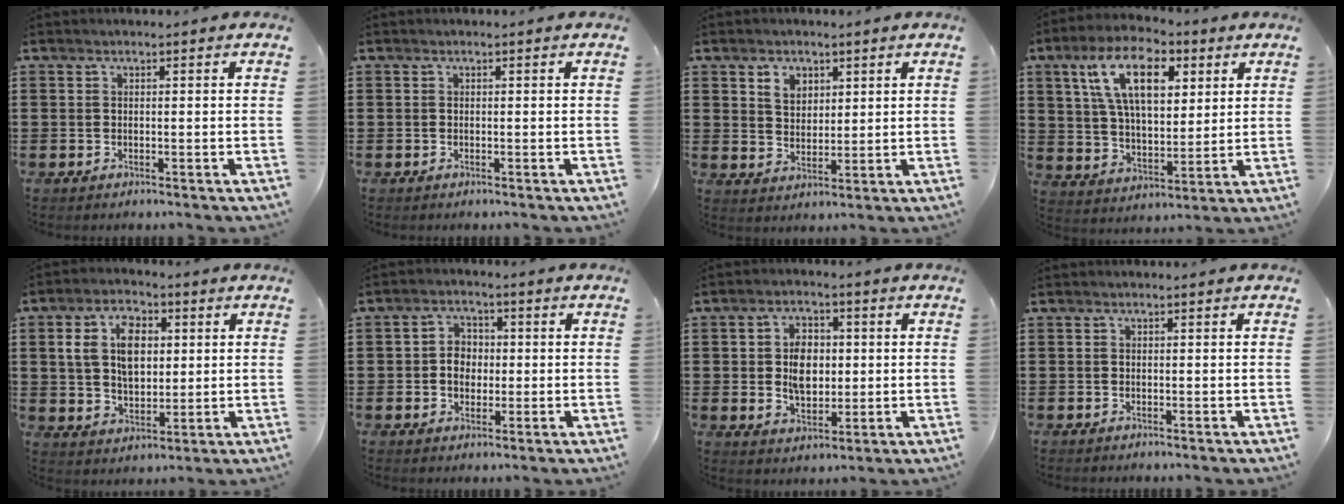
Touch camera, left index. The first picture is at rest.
{"total": 0.0}
{"total": 3.8, "force": [2.4, 2.6, 1.3], "torque": [-0.020, 0.004, 0.042]}
{"total": 13.2, "force": [6.5, 6.2, 9.8], "torque": [-0.203, 0.010, 0.116]}
{"total": 8.3, "force": [2.3, 5.3, 6.0], "torque": [-0.122, 0.012, 0.034]}
{"total": 4.0, "force": [-0.2, 3.4, 2.2], "torque": [-0.044, 0.007, -0.010]}
{"total": 6.1, "force": [0.4, 4.0, 4.6], "torque": [-0.080, 0.009, 0.003]}
{"total": 0.0}